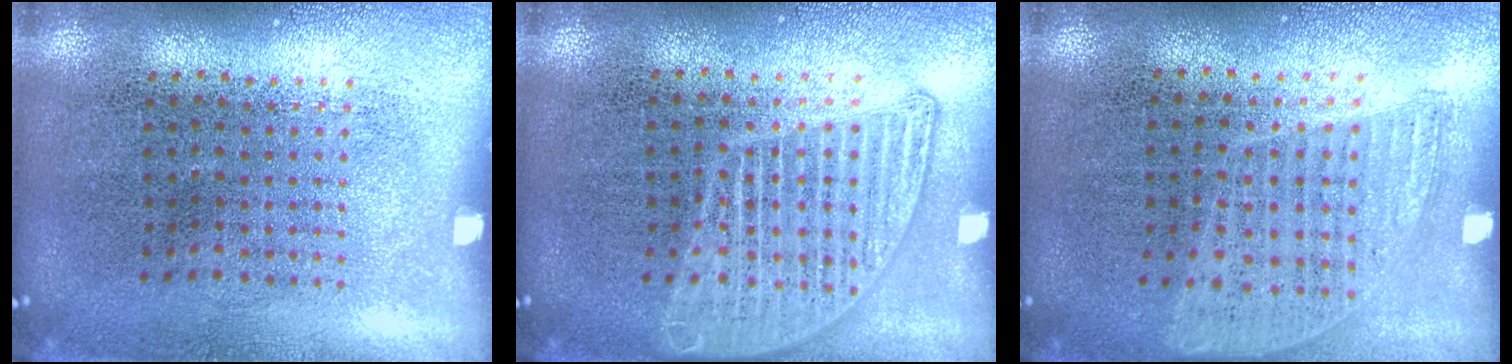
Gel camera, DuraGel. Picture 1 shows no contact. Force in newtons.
{"total": 2.5, "press": 2.5, "slide": 0.2}
{"total": 0.8, "press": 0.8, "slide": 0.3}